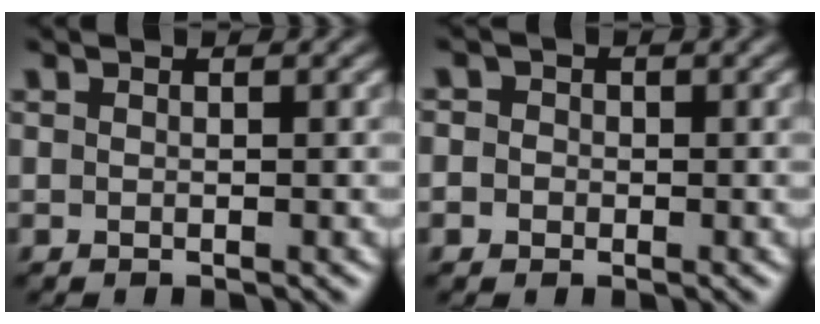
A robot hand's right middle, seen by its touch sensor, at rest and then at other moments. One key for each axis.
{"total": 2.2, "fx": 0.2, "fy": 2.0, "fz": 0.8, "tx": -0.002, "ty": 0.012, "tz": -0.017}